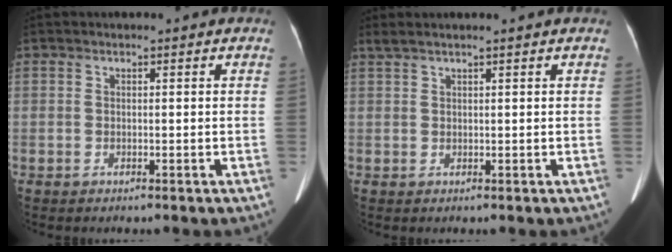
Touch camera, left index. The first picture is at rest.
{"total": 1.8, "force": [1.4, -0.3, 1.1], "torque": [-0.028, 0.025, 0.036]}